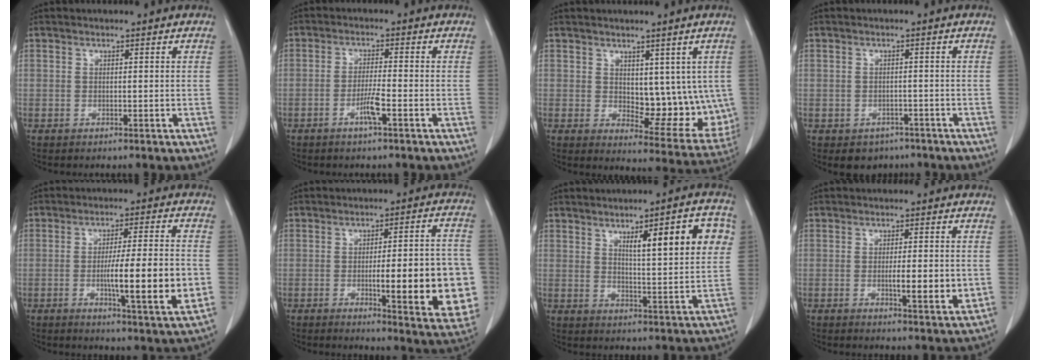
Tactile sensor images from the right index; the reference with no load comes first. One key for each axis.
{"total": 3.5, "fx": -1.7, "fy": -0.1, "fz": 3.1, "tx": -0.061, "ty": -0.004, "tz": -0.035}
{"total": 10.9, "fx": 1.8, "fy": 5.7, "fz": 9.1, "tx": -0.098, "ty": -0.011, "tz": 0.041}
{"total": 3.8, "fx": -2.5, "fy": 2.7, "fz": 0.5, "tx": 0.001, "ty": 0.009, "tz": -0.031}
{"total": 13.2, "fx": -2.5, "fy": 0.5, "fz": 13.0, "tx": -0.195, "ty": -0.011, "tz": -0.039}
{"total": 18.2, "fx": -3.3, "fy": 3.4, "fz": 17.5, "tx": -0.153, "ty": 0.018, "tz": -0.025}
{"total": 11.8, "fx": 4.5, "fy": 1.8, "fz": 10.8, "tx": -0.148, "ty": 0.009, "tz": 0.064}
{"total": 7.8, "fx": -1.3, "fy": 1.0, "fz": 7.7, "tx": -0.109, "ty": -0.012, "tz": -0.019}